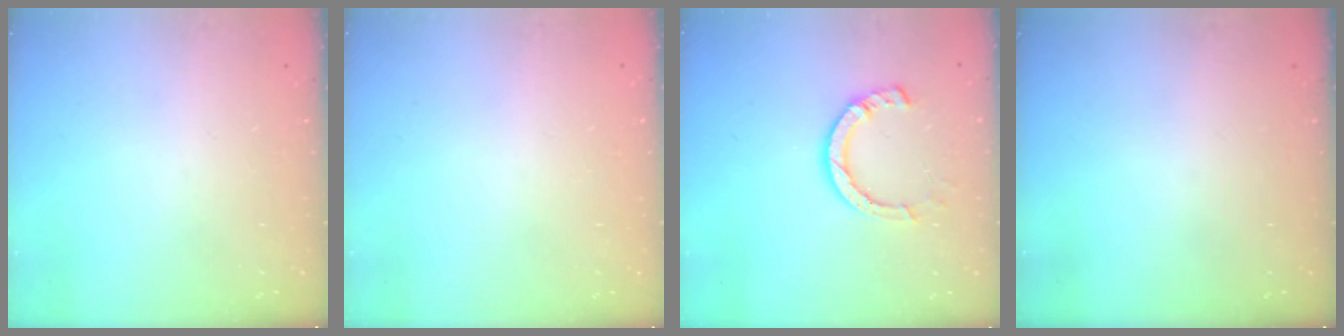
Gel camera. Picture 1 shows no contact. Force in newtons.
{"total": 2.4, "press": 2.4, "slide": 0.2}
{"total": 8.0, "press": 7.9, "slide": 0.9}
{"total": 0.0}